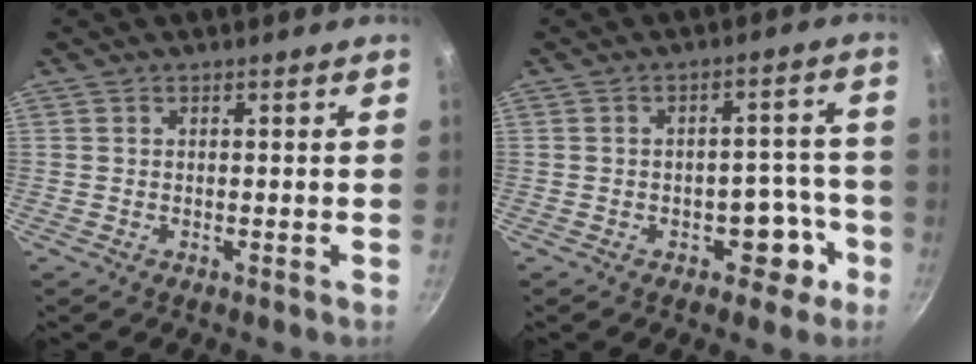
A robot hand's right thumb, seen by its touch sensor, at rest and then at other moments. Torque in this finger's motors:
{"motor_torque": [1.88, 1.71, 0.86, -0.52, 0.04]}